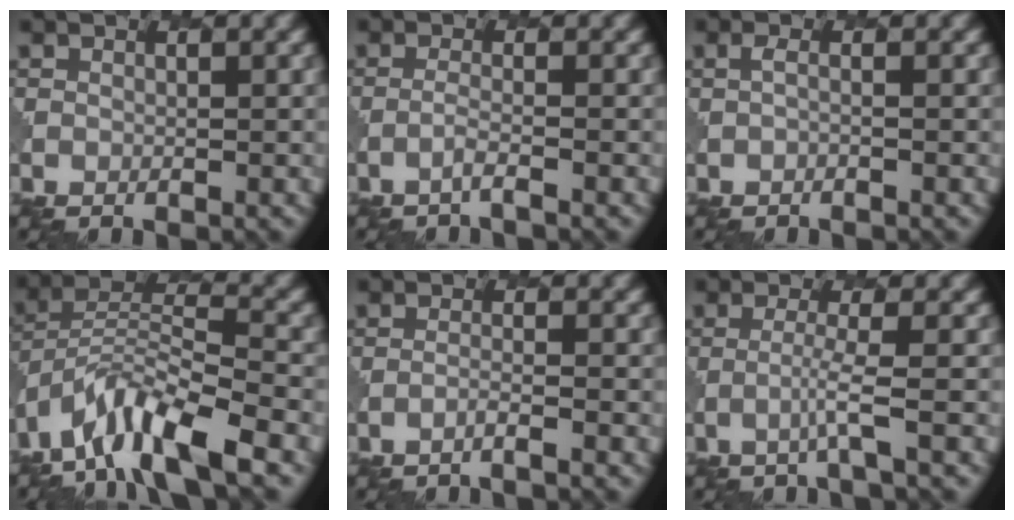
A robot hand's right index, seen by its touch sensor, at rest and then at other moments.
{"total": 1.3, "force": [-0.8, 0.2, 1.0], "torque": [-0.009, 0.004, -0.025]}
{"total": 0.7, "force": [-0.3, 0.2, 0.6], "torque": [-0.012, -0.003, -0.008]}
{"total": 8.6, "force": [-5.8, 2.5, 5.8], "torque": [-0.101, 0.000, -0.116]}
{"total": 1.2, "force": [-0.9, 0.2, 0.8], "torque": [-0.001, 0.003, -0.027]}
{"total": 2.0, "force": [-0.6, 0.1, 1.9], "torque": [-0.030, 0.002, -0.022]}